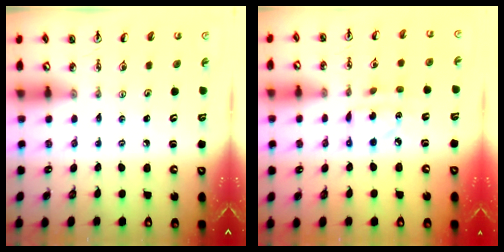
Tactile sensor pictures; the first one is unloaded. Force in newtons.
{"total": 7.3, "press": 7.3, "slide": 0.1}